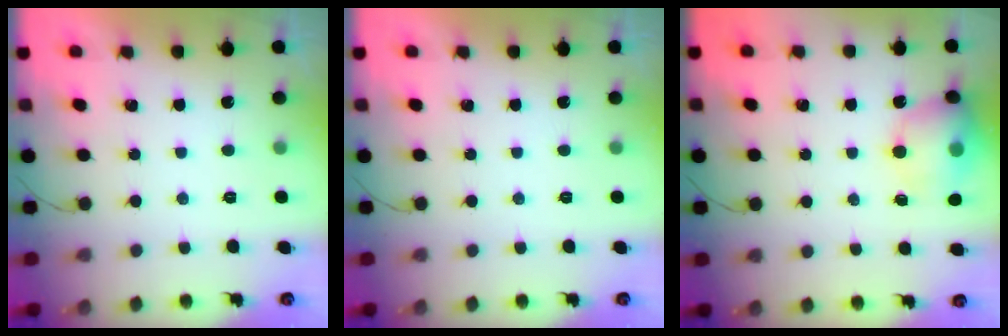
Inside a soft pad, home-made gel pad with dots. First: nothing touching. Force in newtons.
{"total": 0.0}
{"total": 14.0, "press": 13.8, "slide": 2.4}